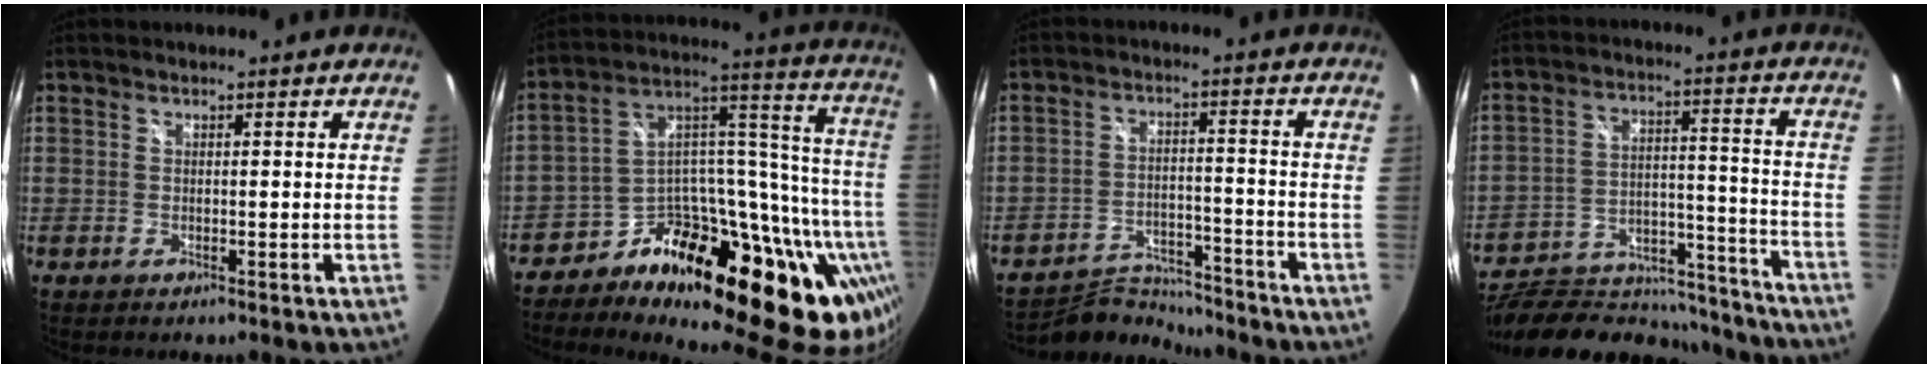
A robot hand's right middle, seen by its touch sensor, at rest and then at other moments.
{"total": 31.2, "force": [-18.0, 13.8, 21.4], "torque": [-0.266, 0.030, -0.269]}
{"total": 9.2, "force": [-9.1, 1.3, 0.8], "torque": [-0.032, 0.007, -0.149]}
{"total": 24.9, "force": [-19.9, 10.7, 10.5], "torque": [-0.208, 0.024, -0.260]}